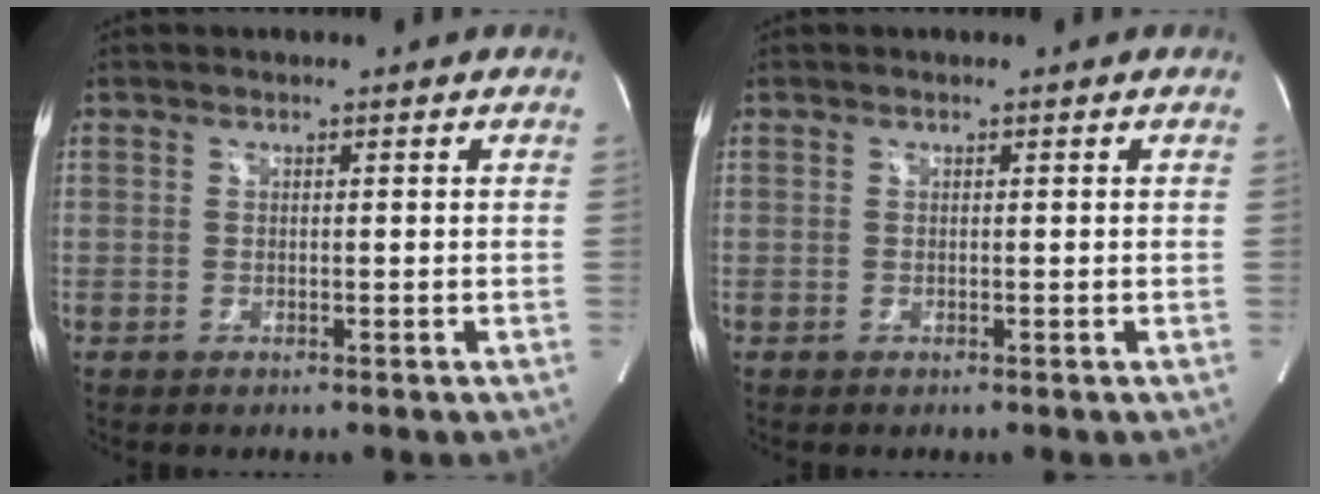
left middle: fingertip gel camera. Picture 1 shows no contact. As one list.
[{"total": 0.0}]